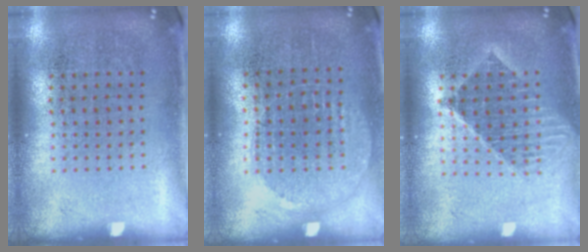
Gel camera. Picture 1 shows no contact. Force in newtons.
{"total": 0.9, "press": 0.9, "slide": 0.3}
{"total": 1.5, "press": 1.3, "slide": 0.8}